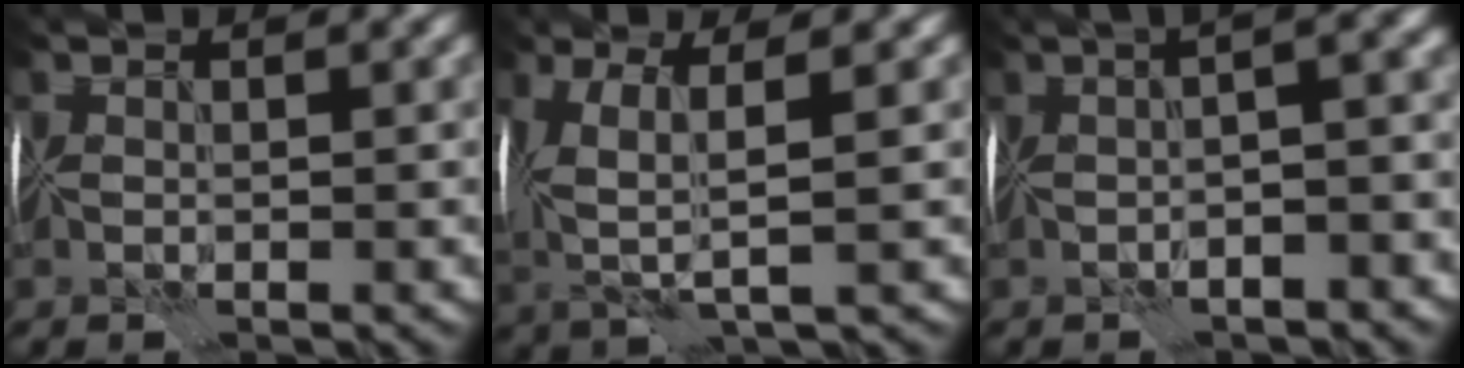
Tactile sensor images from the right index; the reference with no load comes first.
{"total": 4.9, "force": [0.7, 1.4, 4.6], "torque": [-0.111, 0.004, 0.014]}
{"total": 6.2, "force": [-0.3, 2.1, 5.8], "torque": [-0.053, 0.017, -0.004]}